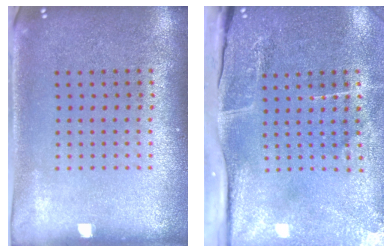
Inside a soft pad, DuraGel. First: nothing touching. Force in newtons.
{"total": 4.9, "press": 3.9, "slide": 3.0}